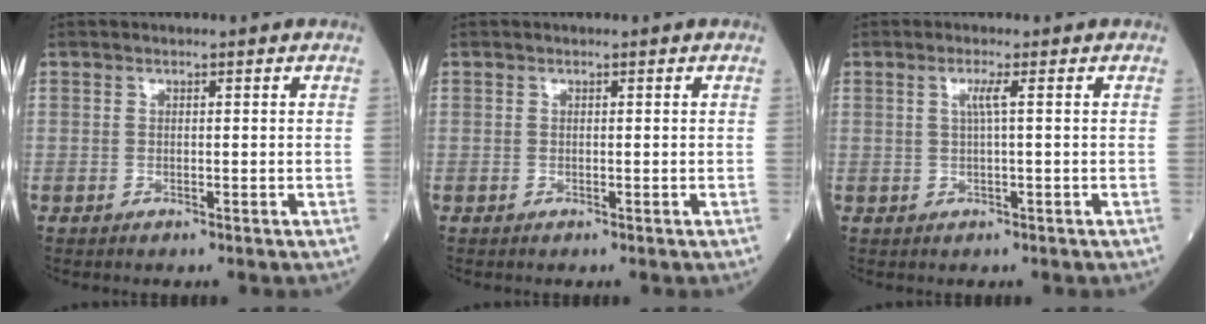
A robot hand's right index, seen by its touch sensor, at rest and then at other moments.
{"total": 0.0}
{"total": 2.0, "force": [0.5, -0.4, 1.9], "torque": [-0.037, 0.001, 0.010]}